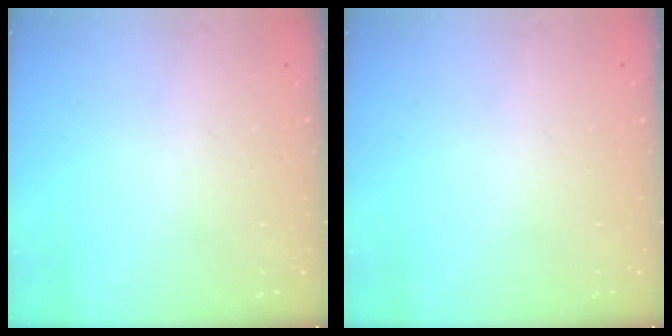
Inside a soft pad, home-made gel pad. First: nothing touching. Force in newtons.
{"total": 0.0}